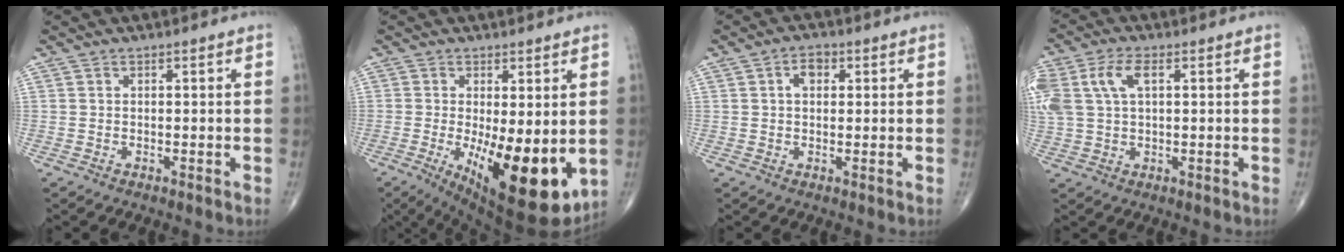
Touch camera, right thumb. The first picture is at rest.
{"total": 16.3, "force": [-2.6, 5.9, 14.9], "torque": [-0.219, -0.037, -0.019]}
{"total": 3.5, "force": [1.1, 2.3, 2.5], "torque": [-0.030, 0.005, 0.015]}
{"total": 10.0, "force": [3.1, 5.4, 7.9], "torque": [-0.198, 0.016, 0.064]}